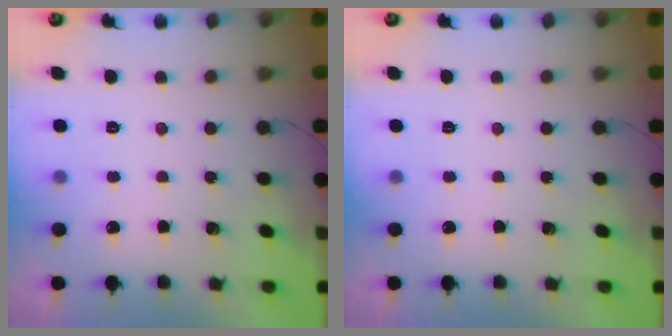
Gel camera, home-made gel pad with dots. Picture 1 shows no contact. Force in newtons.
{"total": 0.0}